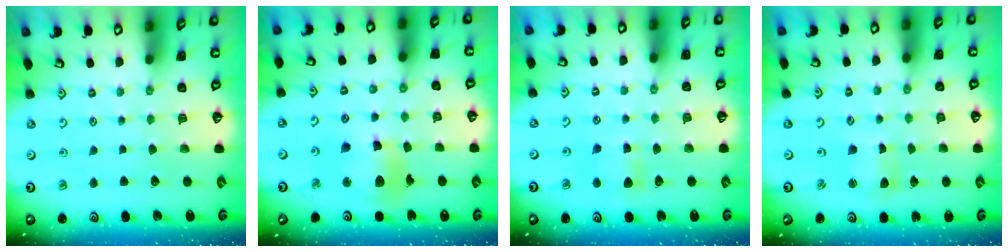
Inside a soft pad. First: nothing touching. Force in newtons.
{"total": 12.6, "press": 12.5, "slide": 1.5}
{"total": 5.0, "press": 5.0, "slide": 0.7}
{"total": 2.9, "press": 2.9, "slide": 0.3}